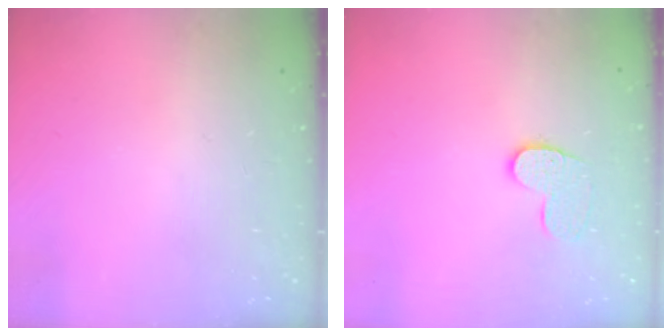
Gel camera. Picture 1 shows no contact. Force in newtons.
{"total": 8.3, "press": 8.3, "slide": 0.4}